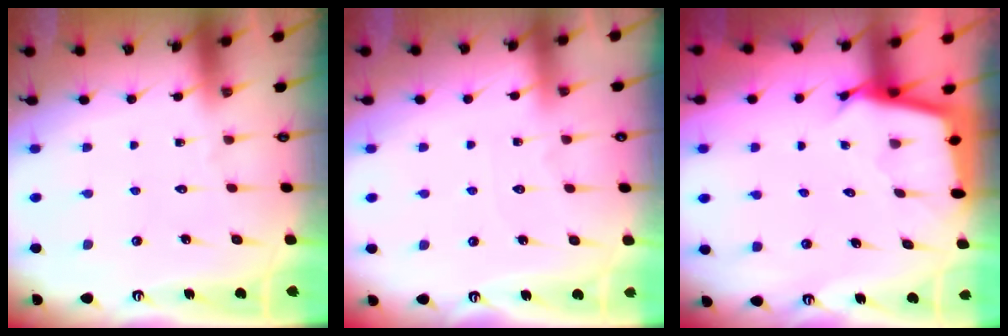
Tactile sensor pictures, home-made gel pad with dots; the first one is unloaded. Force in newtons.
{"total": 2.5, "press": 2.5, "slide": 0.4}
{"total": 2.7, "press": 2.7, "slide": 0.1}